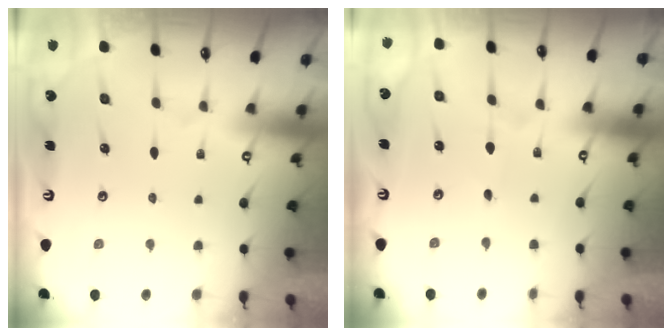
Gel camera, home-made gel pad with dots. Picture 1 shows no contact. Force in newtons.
{"total": 1.6, "press": 1.6, "slide": 0.1}